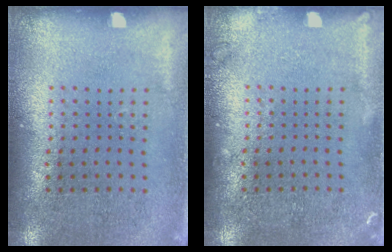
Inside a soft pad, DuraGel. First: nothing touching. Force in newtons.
{"total": 0.7, "press": 0.7, "slide": 0.2}